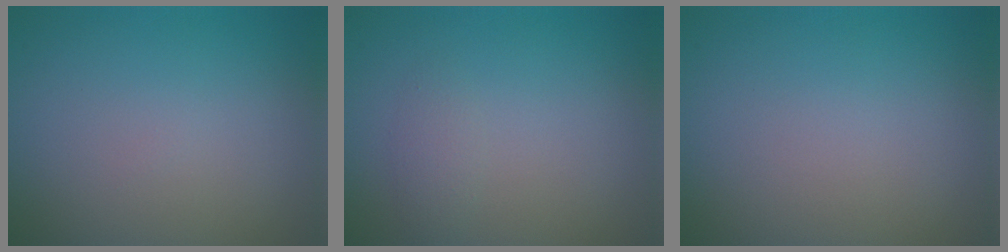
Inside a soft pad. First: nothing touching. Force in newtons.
{"total": 1.0, "press": 1.0, "slide": 0.1}
{"total": 0.0}